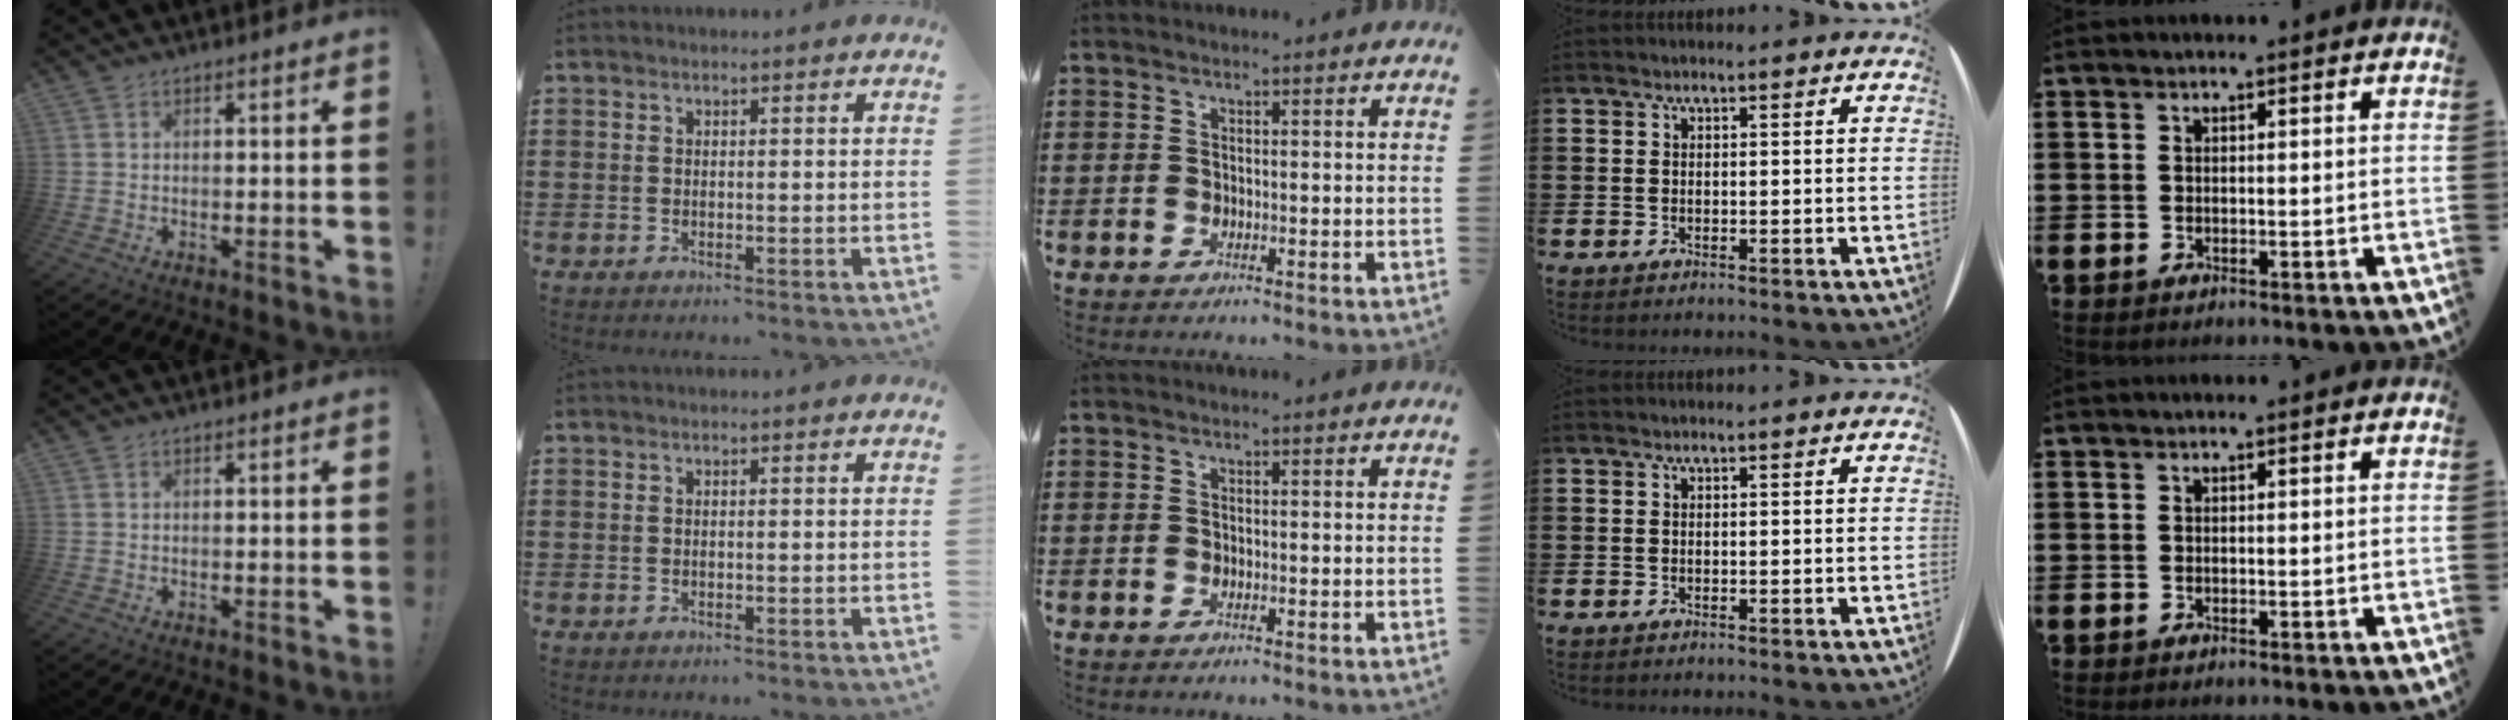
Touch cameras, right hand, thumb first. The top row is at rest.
{}